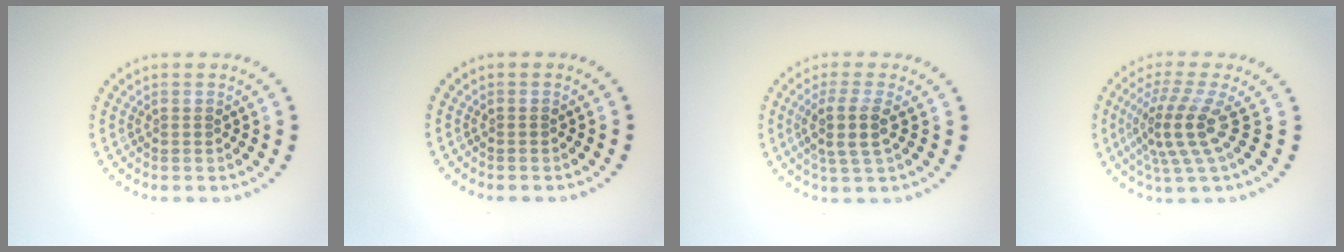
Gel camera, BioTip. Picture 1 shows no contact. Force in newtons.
{"total": 0.0}
{"total": 2.9, "press": 2.4, "slide": 1.7}
{"total": 4.2, "press": 2.8, "slide": 3.1}